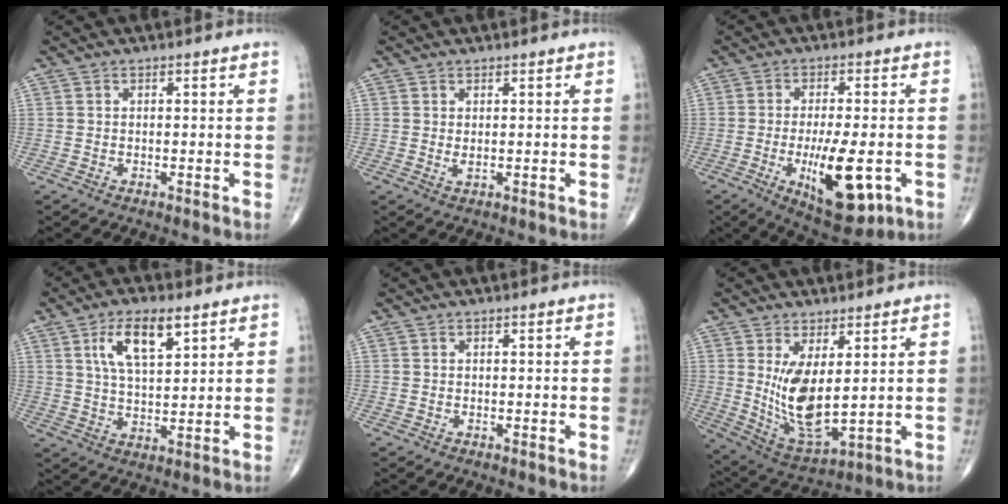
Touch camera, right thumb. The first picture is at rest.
{"total": 1.2, "force": [0.2, 0.5, 1.1], "torque": [-0.022, -0.005, 0.007]}
{"total": 14.1, "force": [-4.1, 5.2, 12.4], "torque": [-0.189, -0.008, -0.051]}
{"total": 9.6, "force": [4.6, 3.9, 7.5], "torque": [-0.125, -0.017, 0.087]}
{"total": 0.0}
{"total": 11.4, "force": [2.0, 4.6, 10.2], "torque": [-0.188, -0.033, 0.057]}